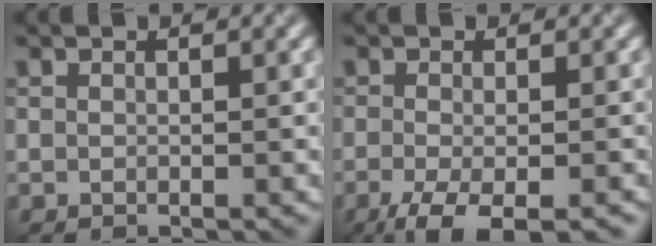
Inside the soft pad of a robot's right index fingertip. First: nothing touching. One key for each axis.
{"total": 4.8, "fx": -2.8, "fy": 1.3, "fz": 3.7, "tx": -0.066, "ty": -0.008, "tz": -0.050}